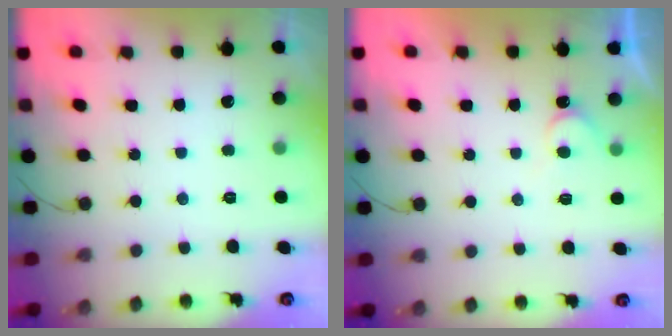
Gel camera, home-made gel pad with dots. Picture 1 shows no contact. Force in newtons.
{"total": 4.6, "press": 4.5, "slide": 0.4}